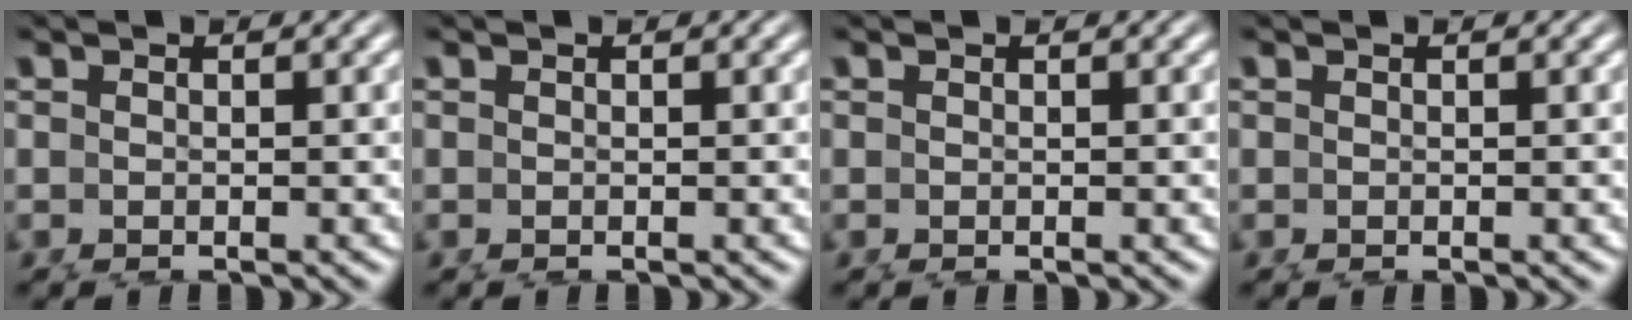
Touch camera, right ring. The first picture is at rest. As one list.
[{"total": 0.0}, {"total": 0.0}, {"total": 0.0}]